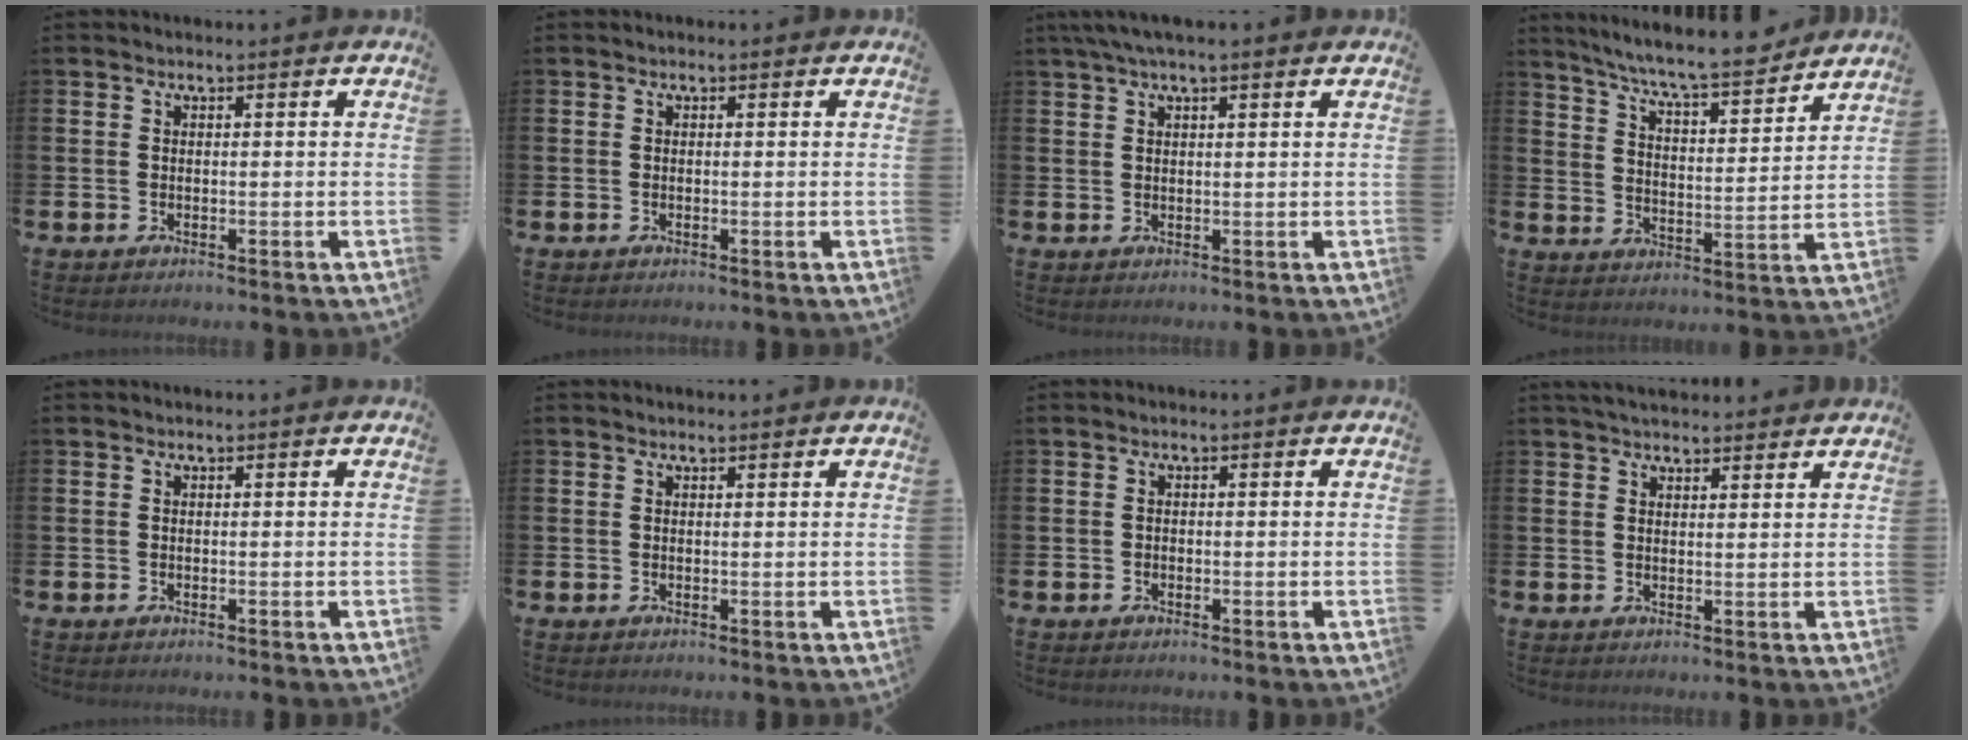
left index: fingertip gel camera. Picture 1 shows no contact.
{"total": 0.0}
{"total": 2.8, "force": [2.2, 0.3, 1.8], "torque": [-0.040, 0.004, 0.040]}
{"total": 8.1, "force": [7.6, 0.3, 2.7], "torque": [-0.070, -0.056, 0.129]}
{"total": 0.0}
{"total": 0.7, "force": [0.7, 0.0, 0.1], "torque": [0.013, -0.006, 0.009]}
{"total": 0.5, "force": [-0.2, 0.4, 0.1], "torque": [-0.005, 0.004, -0.006]}
{"total": 3.3, "force": [3.2, 0.6, 0.7], "torque": [-0.015, -0.010, 0.058]}